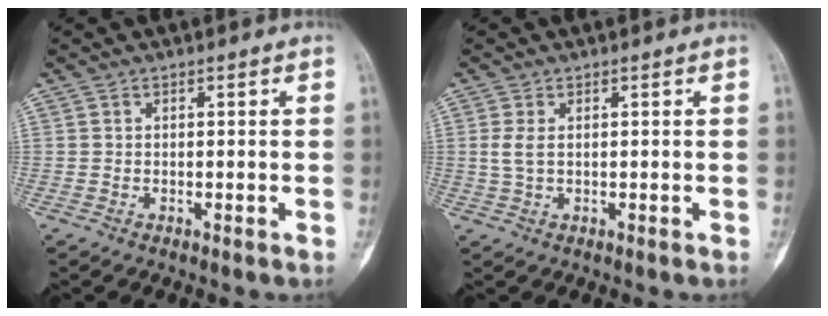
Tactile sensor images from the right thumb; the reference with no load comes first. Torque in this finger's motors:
{"motor_torque": [-0.53, 0.01, 0.41, -0.06, 0.13]}